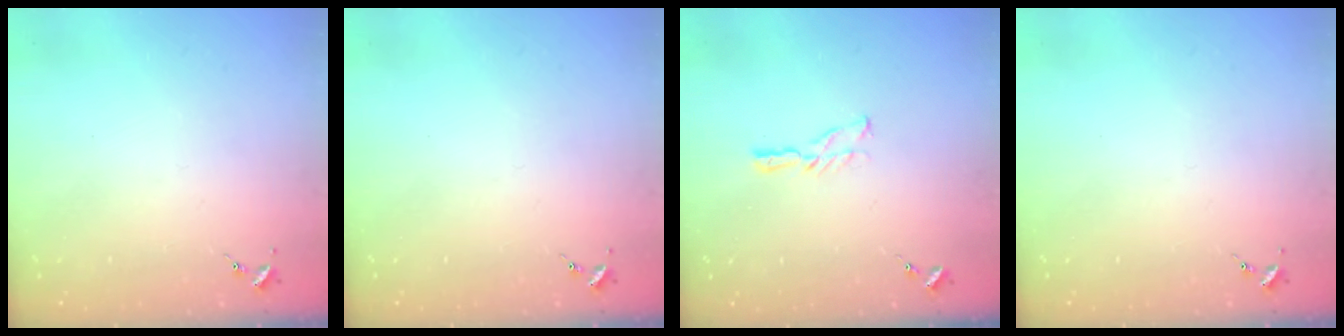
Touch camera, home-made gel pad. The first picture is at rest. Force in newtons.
{"total": 0.0}
{"total": 6.2, "press": 6.2, "slide": 0.5}
{"total": 0.0}